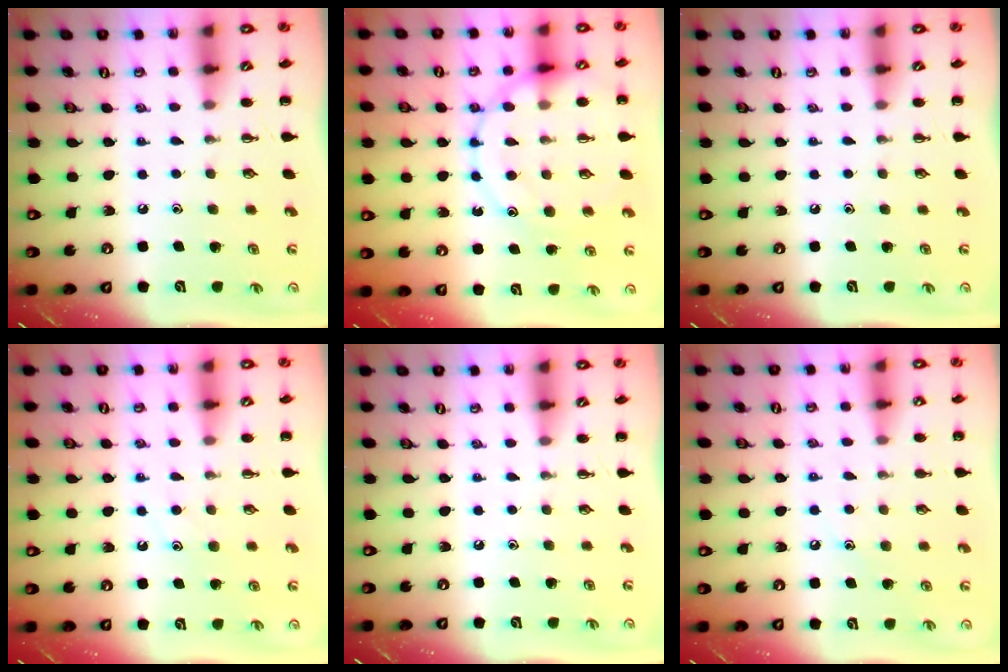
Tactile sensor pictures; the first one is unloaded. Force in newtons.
{"total": 16.1, "press": 16.1, "slide": 1.4}
{"total": 0.0}
{"total": 8.0, "press": 8.0, "slide": 1.0}
{"total": 0.0}
{"total": 6.6, "press": 6.4, "slide": 1.6}